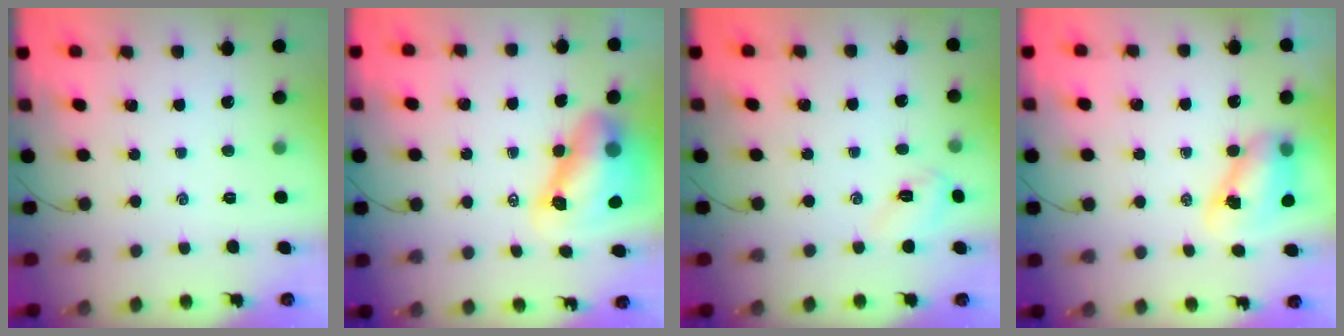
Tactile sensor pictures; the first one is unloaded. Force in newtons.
{"total": 10.5, "press": 9.9, "slide": 3.5}
{"total": 3.4, "press": 3.3, "slide": 0.9}
{"total": 8.3, "press": 8.1, "slide": 1.7}